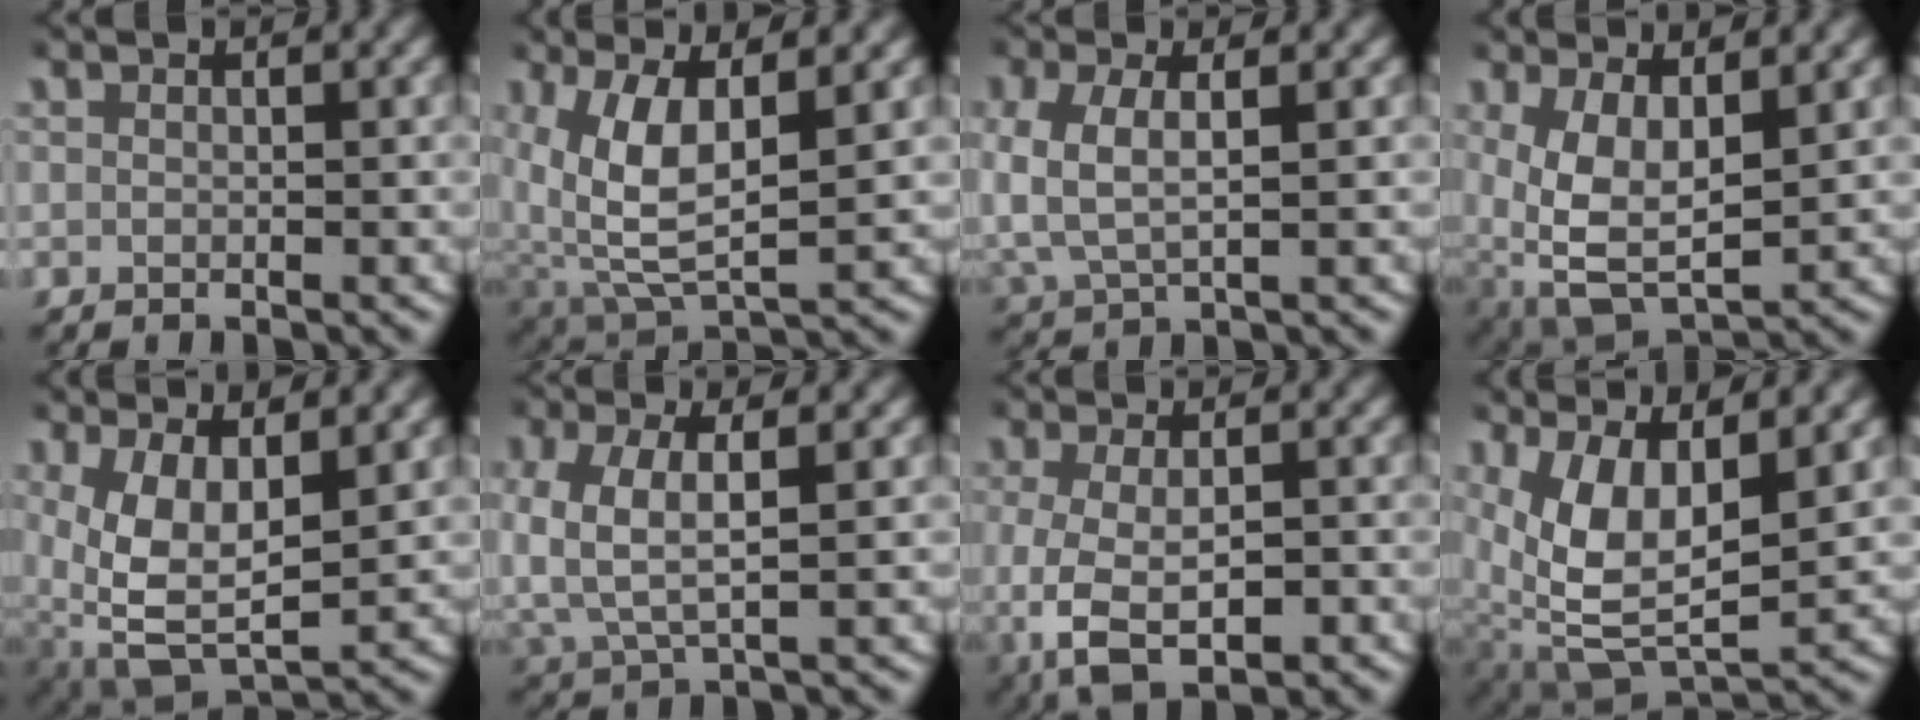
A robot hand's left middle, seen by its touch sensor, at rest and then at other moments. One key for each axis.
{"total": 7.1, "fx": 1.4, "fy": 3.8, "fz": 5.8, "tx": -0.132, "ty": -0.019, "tz": 0.039}
{"total": 3.8, "fx": 0.5, "fy": 2.4, "fz": 2.9, "tx": -0.081, "ty": -0.006, "tz": 0.015}
{"total": 6.9, "fx": -0.8, "fy": 4.6, "fz": 5.1, "tx": -0.127, "ty": -0.051, "tz": 0.012}
{"total": 7.8, "fx": -0.8, "fy": 5.1, "fz": 5.7, "tx": -0.139, "ty": -0.052, "tz": 0.010}
{"total": 4.1, "fx": 0.4, "fy": 2.4, "fz": 3.3, "tx": -0.085, "ty": -0.006, "tz": 0.012}
{"total": 6.8, "fx": -1.7, "fy": 3.6, "fz": 5.5, "tx": -0.126, "ty": -0.018, "tz": -0.008}
{"total": 8.3, "fx": 0.3, "fy": 5.1, "fz": 6.5, "tx": -0.147, "ty": -0.040, "tz": 0.025}